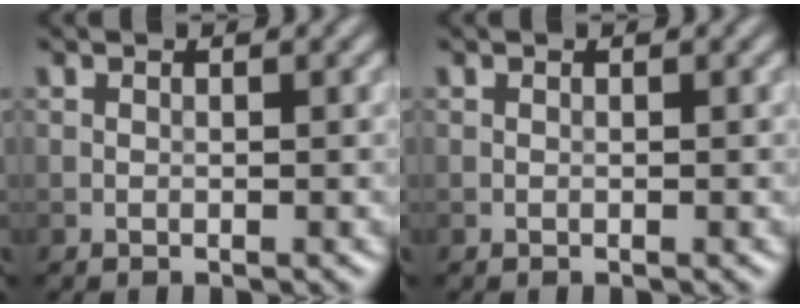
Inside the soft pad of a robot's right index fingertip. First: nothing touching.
{"total": 0.0}